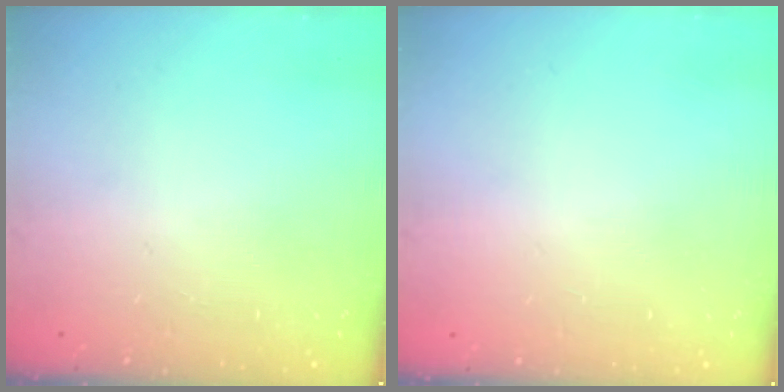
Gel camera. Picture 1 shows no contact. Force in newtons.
{"total": 0.8, "press": 0.8, "slide": 0.1}